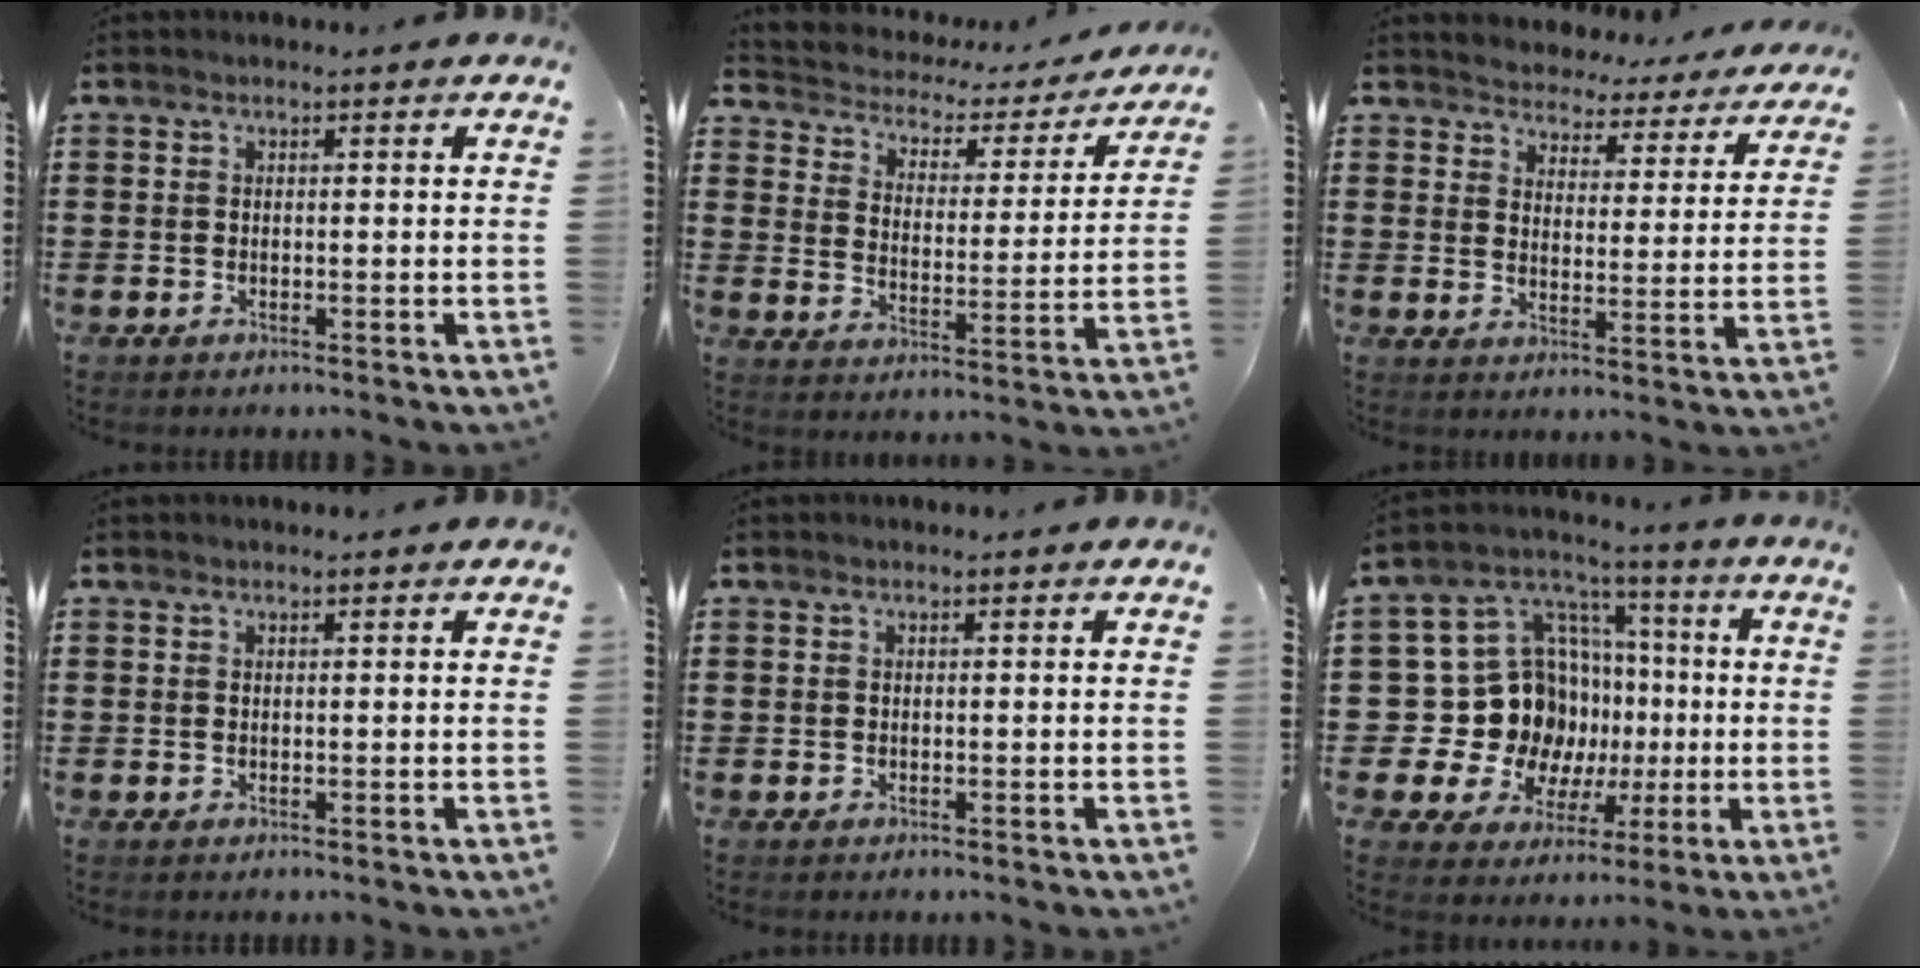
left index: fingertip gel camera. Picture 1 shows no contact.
{"total": 2.4, "force": [1.9, 1.4, 0.2], "torque": [-0.026, -0.018, 0.021]}
{"total": 4.3, "force": [4.3, 0.3, -0.5], "torque": [-0.018, -0.037, 0.072]}
{"total": 0.0}
{"total": 0.0}
{"total": 16.4, "force": [-1.1, 14.8, 7.0], "torque": [-0.176, -0.023, 0.009]}